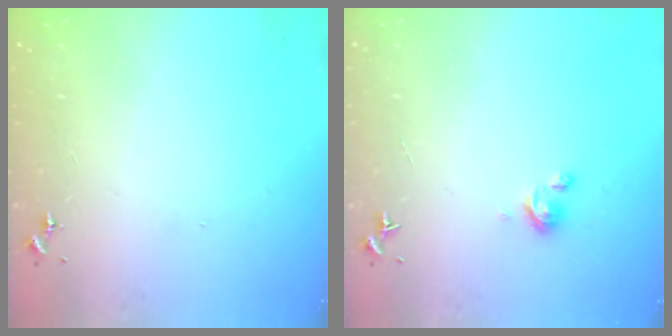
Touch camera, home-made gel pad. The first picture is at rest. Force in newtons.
{"total": 2.9, "press": 2.9, "slide": 0.3}